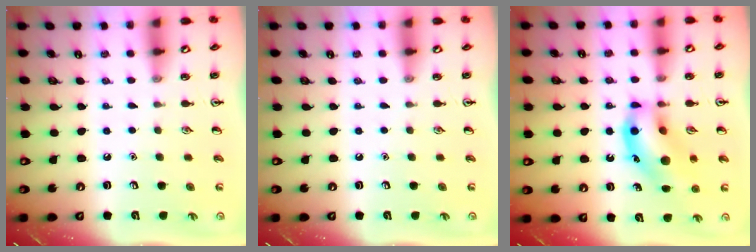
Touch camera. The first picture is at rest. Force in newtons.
{"total": 0.0}
{"total": 14.9, "press": 14.7, "slide": 2.4}